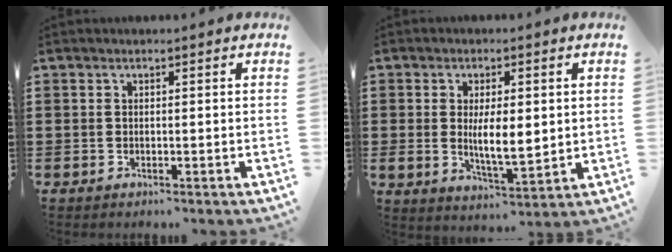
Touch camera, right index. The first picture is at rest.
{"total": 6.3, "force": [0.4, 2.6, 5.8], "torque": [-0.100, 0.003, 0.006]}